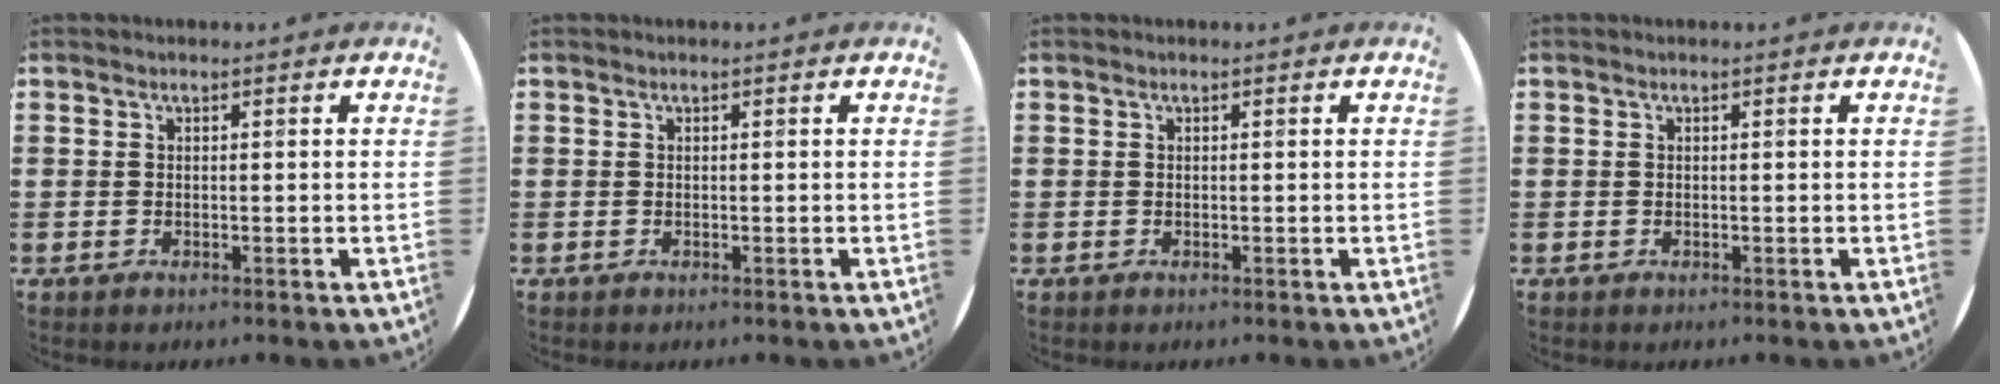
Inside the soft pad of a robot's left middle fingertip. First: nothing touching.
{"total": 0.0}
{"total": 0.0}
{"total": 0.0}